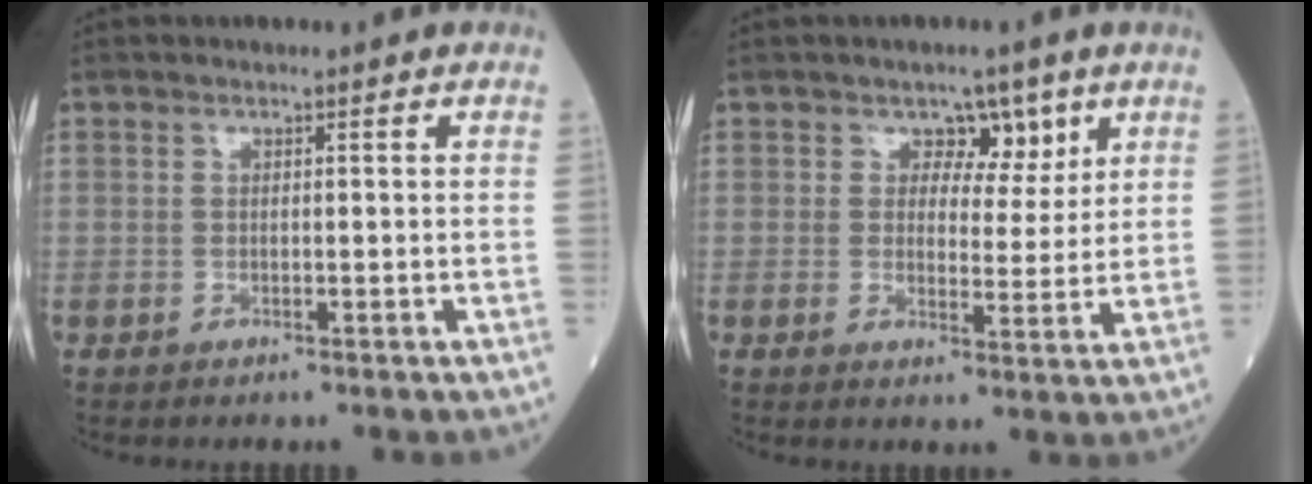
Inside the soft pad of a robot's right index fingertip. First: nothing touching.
{"total": 4.7, "force": [2.6, 3.1, 2.4], "torque": [-0.018, 0.001, 0.035]}